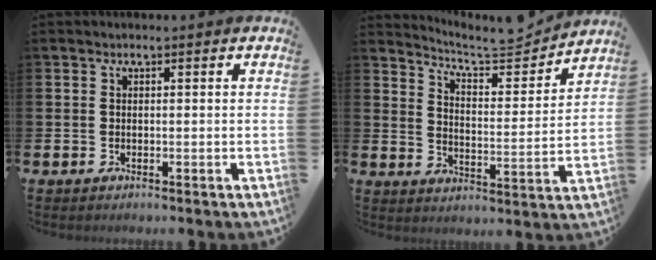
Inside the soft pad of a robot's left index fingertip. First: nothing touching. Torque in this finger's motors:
{"motor_torque": [-0.62, -0.81, 0.15, 0.04]}